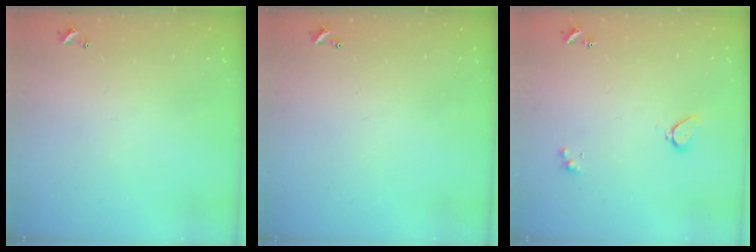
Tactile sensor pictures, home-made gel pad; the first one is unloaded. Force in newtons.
{"total": 0.0}
{"total": 1.8, "press": 1.7, "slide": 0.4}